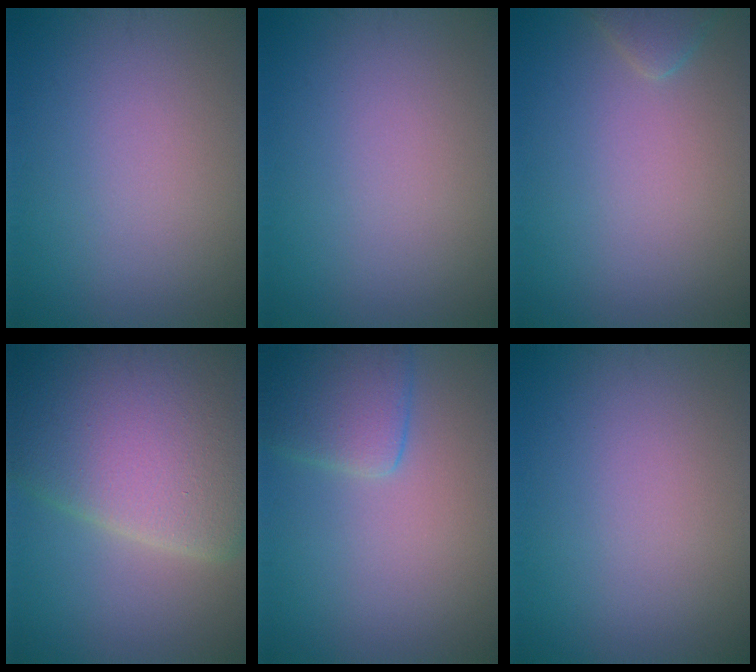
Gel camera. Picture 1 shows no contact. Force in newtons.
{"total": 0.0}
{"total": 1.4, "press": 1.4, "slide": 0.1}
{"total": 12.8, "press": 12.8, "slide": 0.4}
{"total": 3.6, "press": 3.6, "slide": 0.2}
{"total": 0.0}